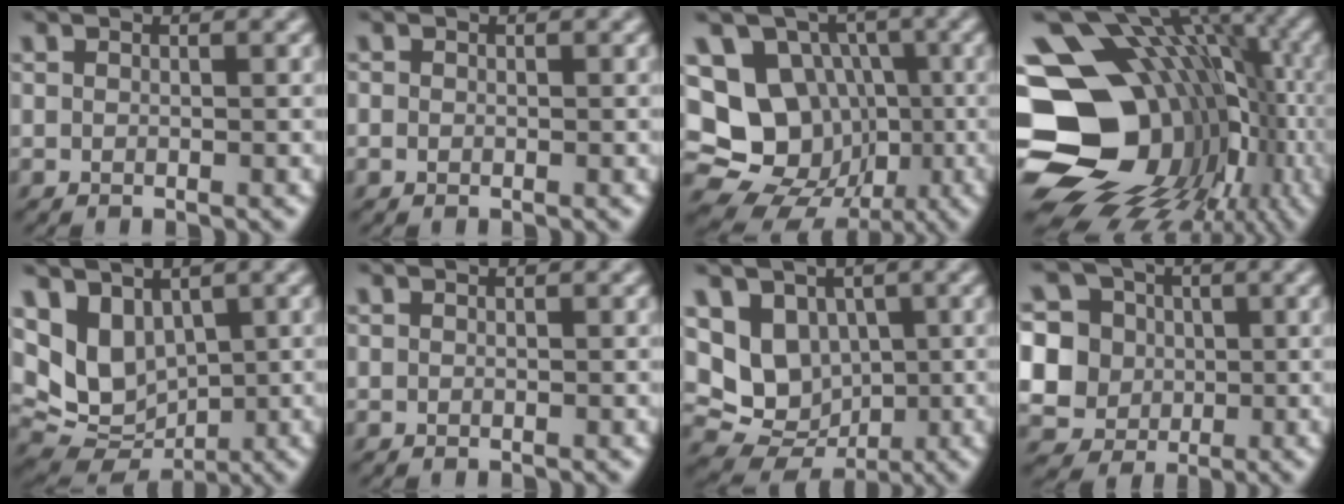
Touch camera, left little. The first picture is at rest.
{"total": 0.6, "force": [-0.2, 0.6, 0.2], "torque": [-0.001, -0.001, -0.006]}
{"total": 15.8, "force": [-1.2, 14.5, 6.3], "torque": [-0.149, 0.021, -0.022]}
{"total": 19.5, "force": [-3.4, 15.1, 11.8], "torque": [-0.201, -0.002, -0.032]}
{"total": 6.1, "force": [1.9, 4.3, 3.8], "torque": [-0.080, -0.016, 0.038]}
{"total": 0.0}
{"total": 7.9, "force": [1.4, 6.5, 4.3], "torque": [-0.075, -0.005, 0.019]}
{"total": 9.9, "force": [0.8, 9.2, 3.6], "torque": [-0.107, 0.027, -0.002]}